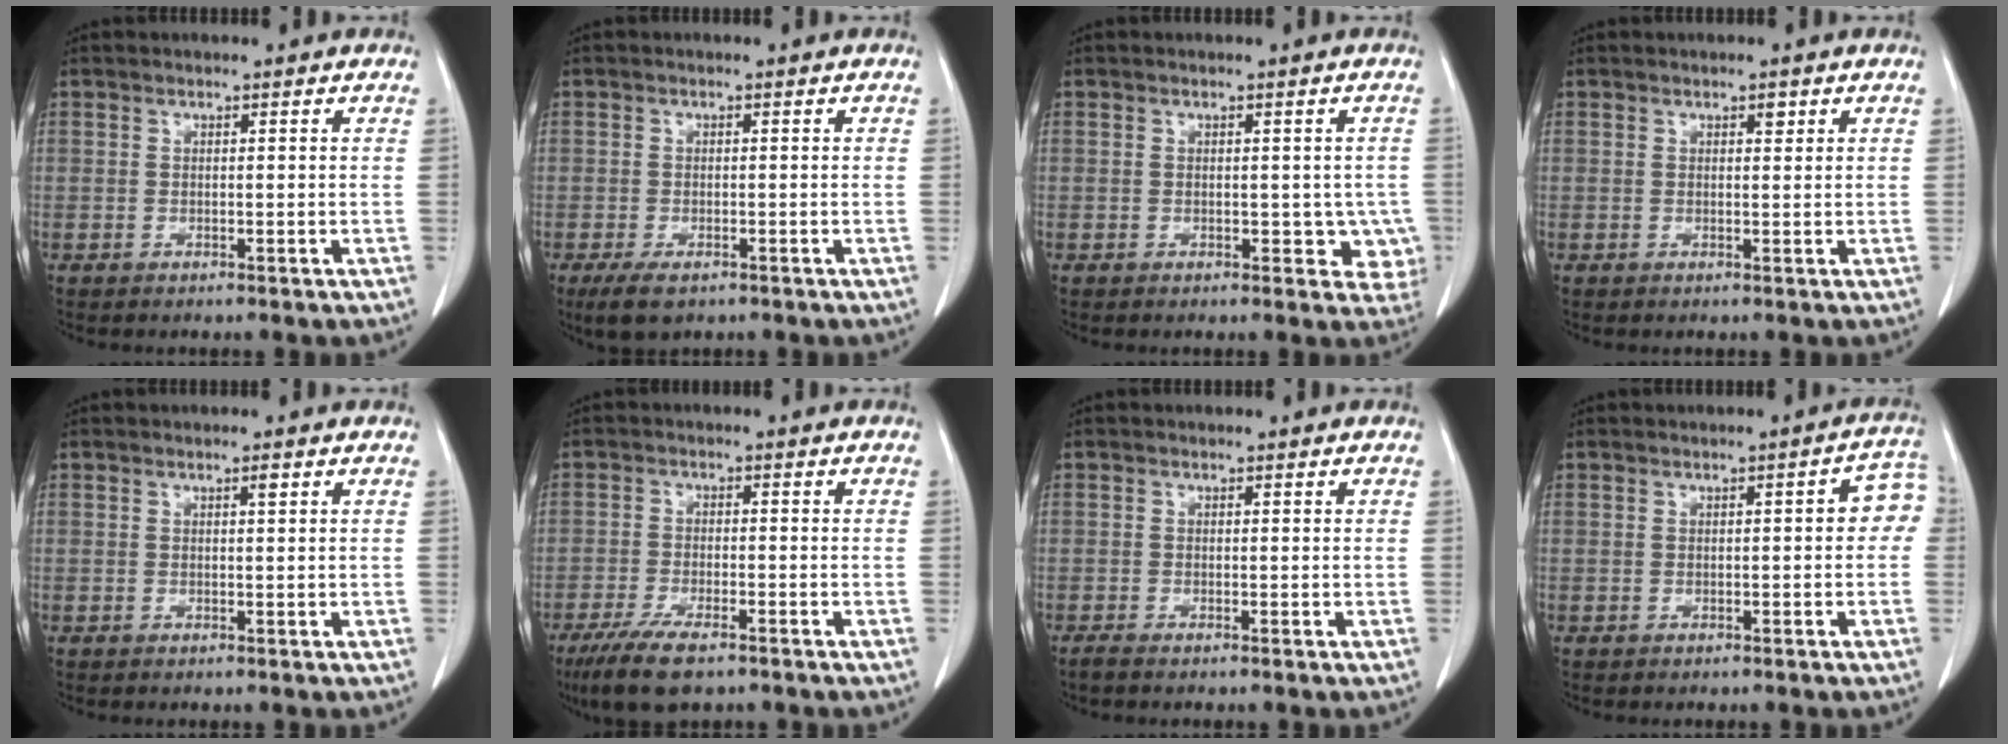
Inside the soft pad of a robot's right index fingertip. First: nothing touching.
{"total": 3.9, "force": [-2.4, 1.9, 2.4], "torque": [-0.050, -0.007, -0.034]}
{"total": 4.2, "force": [-0.7, 2.5, 3.3], "torque": [-0.014, 0.006, -0.006]}
{"total": 1.0, "force": [0.6, 0.5, 0.7], "torque": [-0.011, -0.002, 0.007]}
{"total": 0.8, "force": [0.4, 0.1, 0.7], "torque": [-0.014, 0.000, 0.006]}
{"total": 8.2, "force": [-5.7, 2.1, 5.4], "torque": [-0.098, -0.016, -0.096]}
{"total": 1.1, "force": [-0.8, 0.1, 0.6], "torque": [-0.016, -0.003, -0.017]}
{"total": 4.4, "force": [0.2, 1.5, 4.1], "torque": [-0.039, 0.021, -0.001]}